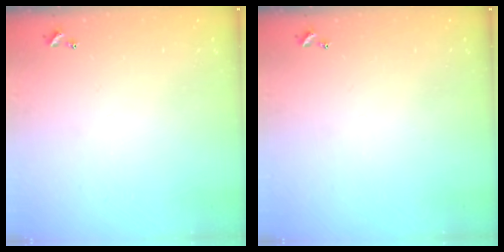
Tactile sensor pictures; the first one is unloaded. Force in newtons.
{"total": 0.0}